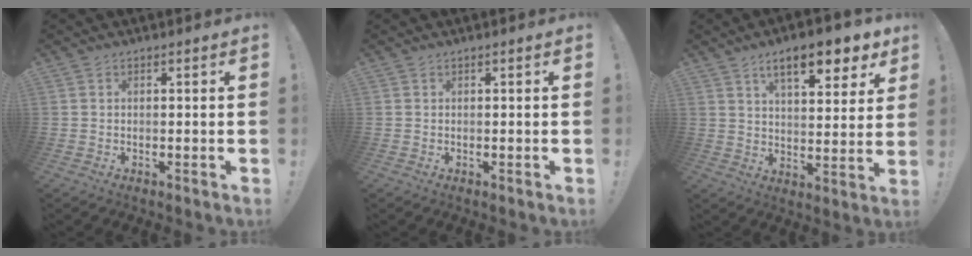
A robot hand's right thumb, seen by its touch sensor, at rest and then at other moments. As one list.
[{"total": 0.0}, {"total": 13.1, "force": [7.9, 4.3, 9.5], "torque": [-0.136, -0.041, 0.126]}]